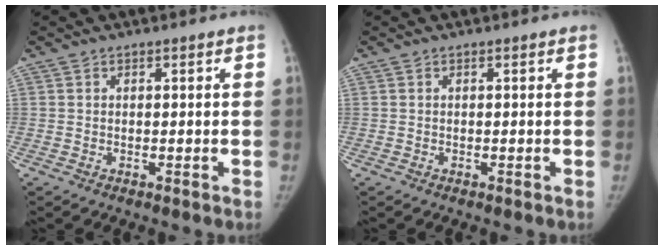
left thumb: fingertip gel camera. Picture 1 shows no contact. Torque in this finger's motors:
{"motor_torque": [0.01, 0.01, 0.04, 0.05, 0.00]}